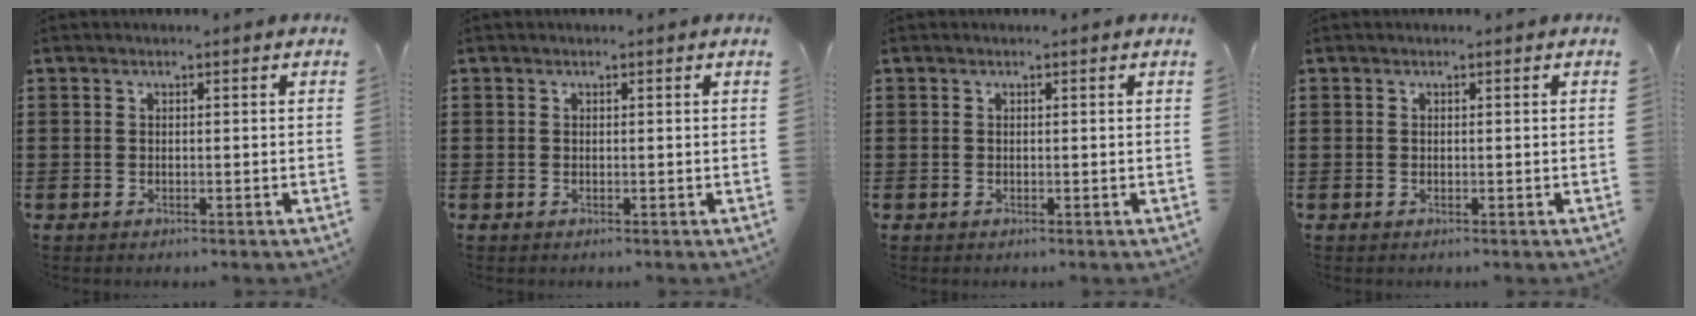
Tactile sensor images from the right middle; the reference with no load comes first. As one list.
[{"total": 0.0}, {"total": 0.0}, {"total": 0.0}]